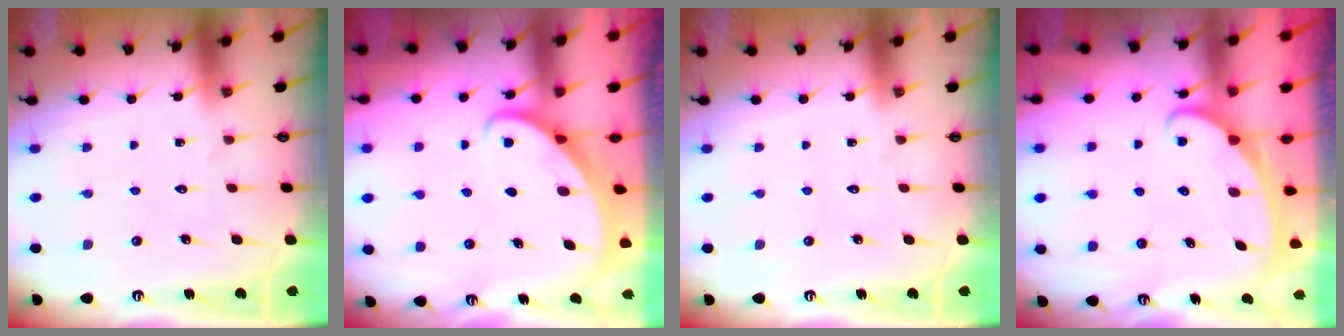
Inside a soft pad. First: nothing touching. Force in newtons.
{"total": 2.5, "press": 2.5, "slide": 0.3}
{"total": 0.0}
{"total": 2.4, "press": 2.4, "slide": 0.4}